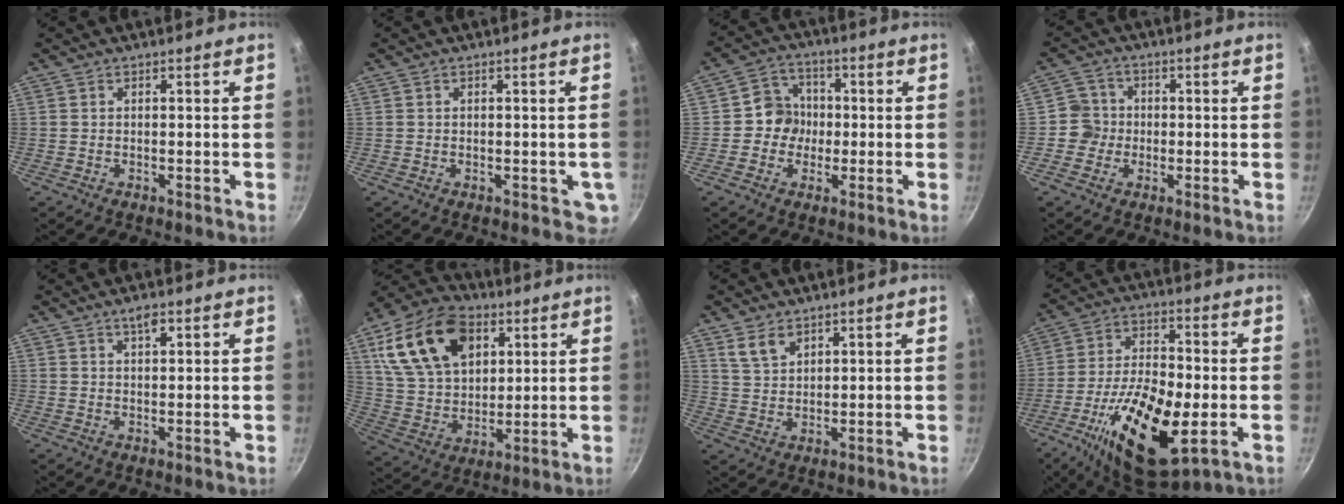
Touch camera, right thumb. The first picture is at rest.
{"total": 2.7, "force": [-0.1, 2.0, 1.8], "torque": [-0.017, -0.004, -0.001]}
{"total": 7.0, "force": [-0.4, 6.6, 2.3], "torque": [0.007, 0.015, -0.023]}
{"total": 4.6, "force": [-0.7, 4.5, 0.7], "torque": [0.018, 0.012, -0.026]}
{"total": 2.6, "force": [1.5, 1.0, 1.9], "torque": [-0.026, -0.005, 0.023]}
{"total": 21.2, "force": [8.4, 13.7, 13.8], "torque": [-0.224, -0.014, 0.153]}
{"total": 4.8, "force": [3.1, 2.8, 2.5], "torque": [-0.039, -0.013, 0.065]}
{"total": 20.8, "force": [-6.1, 9.1, 17.8], "torque": [-0.318, 0.015, -0.102]}